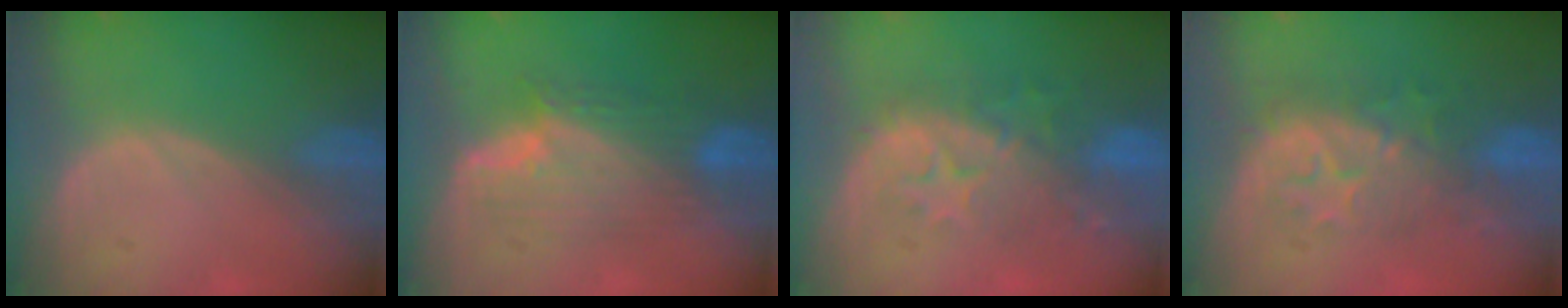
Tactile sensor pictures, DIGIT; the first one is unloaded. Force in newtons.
{"total": 7.7, "press": 7.6, "slide": 0.7}
{"total": 9.8, "press": 8.8, "slide": 4.3}
{"total": 8.3, "press": 8.2, "slide": 1.8}